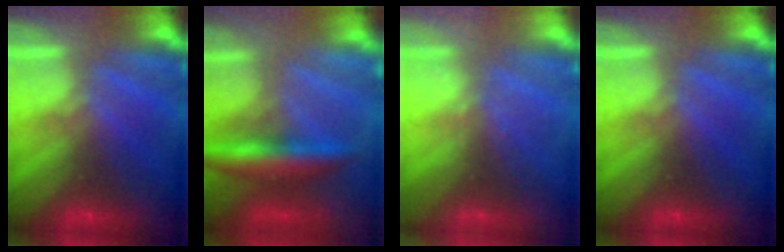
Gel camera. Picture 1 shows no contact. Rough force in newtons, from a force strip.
{"total": 6.5}
{"total": 2.3}
{"total": 0.0}